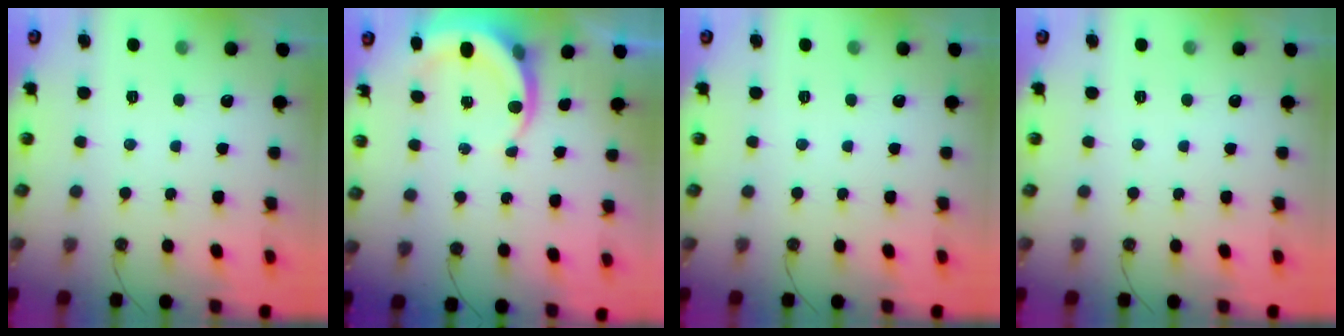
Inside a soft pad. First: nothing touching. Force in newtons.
{"total": 5.3, "press": 5.2, "slide": 0.3}
{"total": 0.0}
{"total": 0.0}